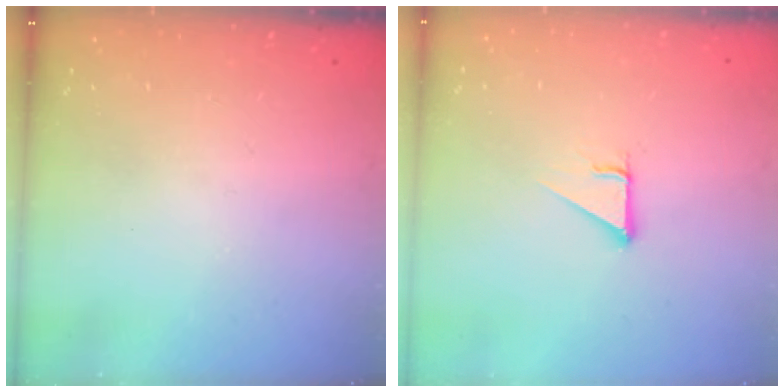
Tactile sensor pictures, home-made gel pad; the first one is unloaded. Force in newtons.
{"total": 2.9, "press": 2.9, "slide": 0.1}